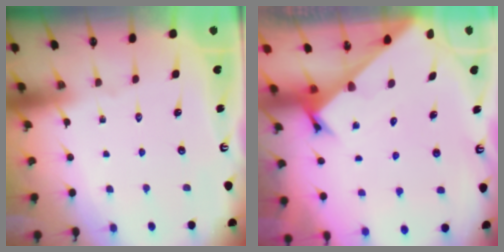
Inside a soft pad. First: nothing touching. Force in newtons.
{"total": 2.4, "press": 2.4, "slide": 0.2}